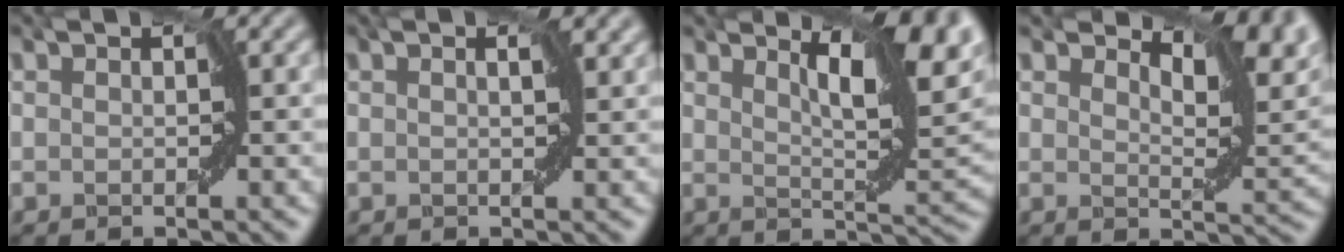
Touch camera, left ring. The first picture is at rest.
{"total": 1.3, "force": [0.6, 0.4, 1.0], "torque": [-0.018, 0.000, 0.007]}
{"total": 8.9, "force": [3.8, 2.0, 7.8], "torque": [-0.117, 0.011, 0.064]}
{"total": 6.1, "force": [3.4, 2.3, 4.5], "torque": [-0.076, 0.001, 0.057]}